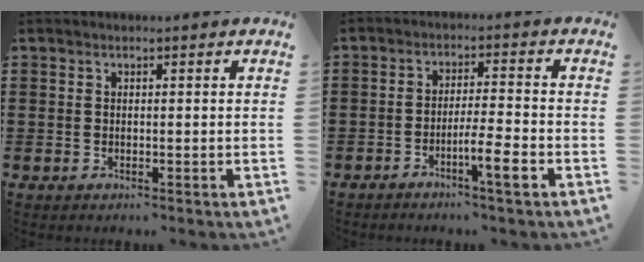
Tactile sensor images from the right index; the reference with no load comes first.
{"total": 5.2, "force": [-3.0, 0.2, 4.3], "torque": [-0.077, -0.006, -0.054]}